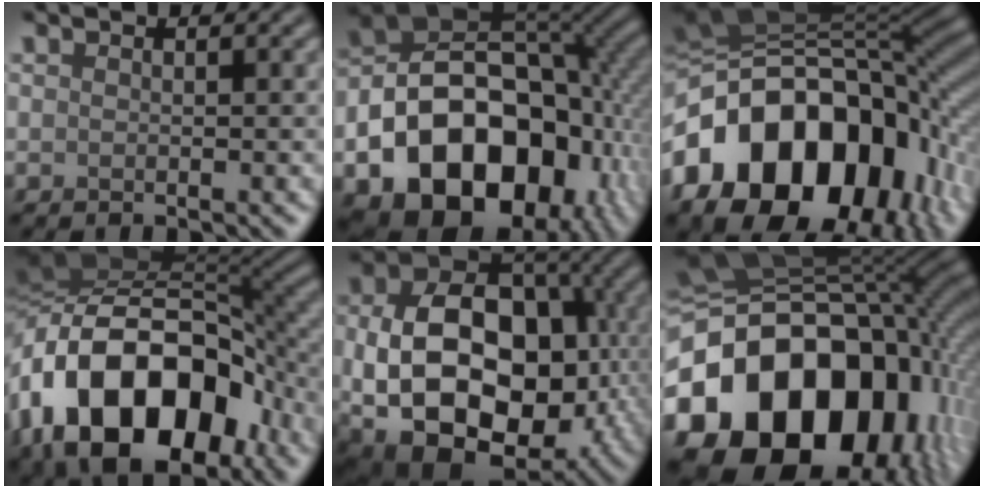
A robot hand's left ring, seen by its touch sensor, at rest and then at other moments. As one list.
[{"total": 19.7, "force": [-7.6, 13.8, 11.9], "torque": [-0.180, -0.005, -0.131]}, {"total": 17.9, "force": [-5.0, 12.6, 11.8], "torque": [-0.197, -0.002, -0.082]}, {"total": 17.6, "force": [-7.0, 11.1, 11.7], "torque": [-0.204, -0.002, -0.123]}, {"total": 17.3, "force": [-3.0, 11.8, 12.3], "torque": [-0.169, -0.015, -0.035]}, {"total": 21.0, "force": [-5.9, 15.4, 13.0], "torque": [-0.268, 0.004, -0.110]}]